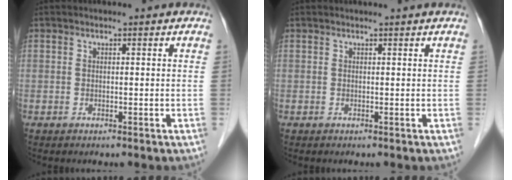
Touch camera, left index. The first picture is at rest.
{"total": 0.9, "force": [0.8, -0.2, 0.2], "torque": [-0.010, -0.001, 0.015]}